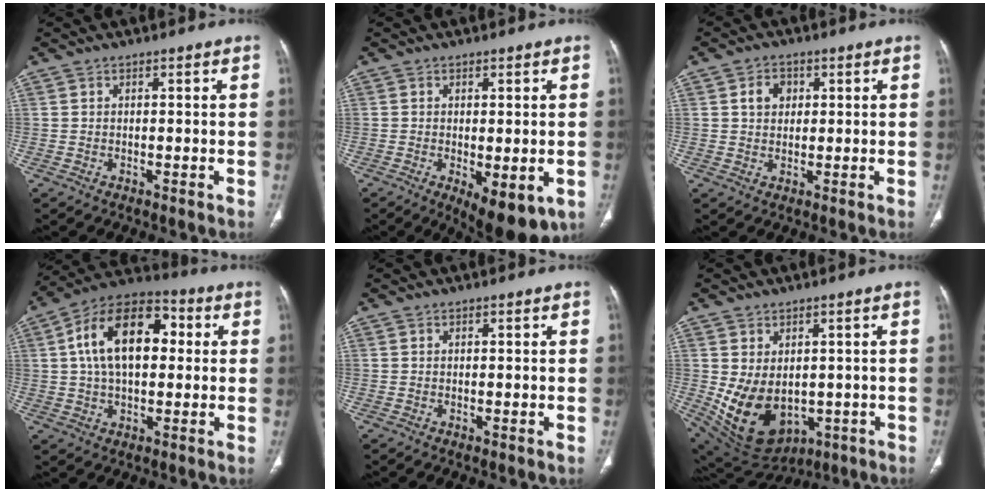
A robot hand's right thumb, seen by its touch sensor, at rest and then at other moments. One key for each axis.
{"total": 9.6, "fx": -3.3, "fy": 3.8, "fz": 8.2, "tx": -0.108, "ty": -0.016, "tz": -0.039}
{"total": 3.9, "fx": 1.1, "fy": 3.2, "fz": 2.0, "tx": -0.018, "ty": 0.002, "tz": 0.019}
{"total": 17.5, "fx": 3.0, "fy": 10.2, "fz": 13.9, "tx": -0.219, "ty": 0.029, "tz": 0.044}
{"total": 0.6, "fx": 0.0, "fy": 0.2, "fz": 0.6, "tx": -0.012, "ty": -0.004, "tz": 0.001}
{"total": 13.2, "fx": -1.5, "fy": 9.4, "fz": 9.1, "tx": -0.142, "ty": -0.011, "tz": 0.013}